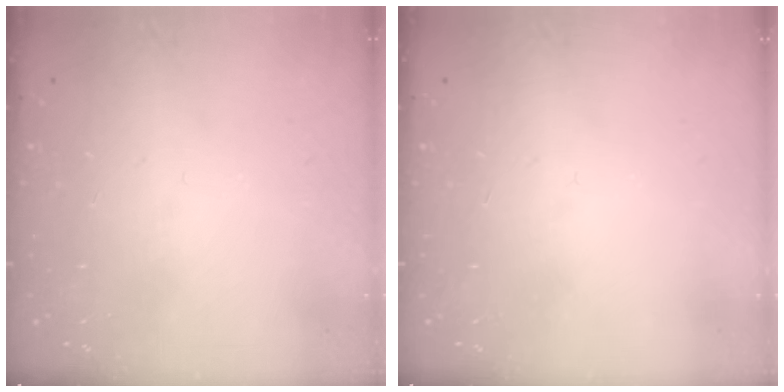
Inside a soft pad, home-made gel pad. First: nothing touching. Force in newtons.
{"total": 0.0}